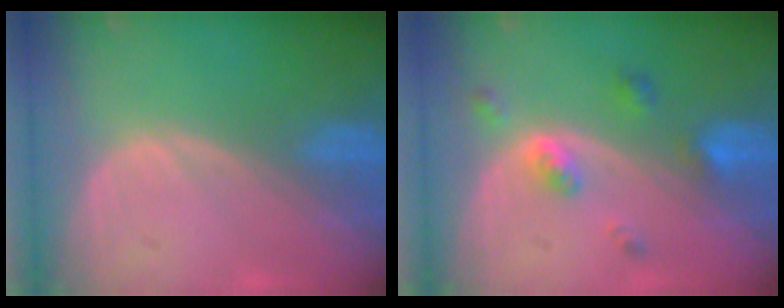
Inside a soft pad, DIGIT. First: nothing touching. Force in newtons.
{"total": 4.4, "press": 4.1, "slide": 1.6}